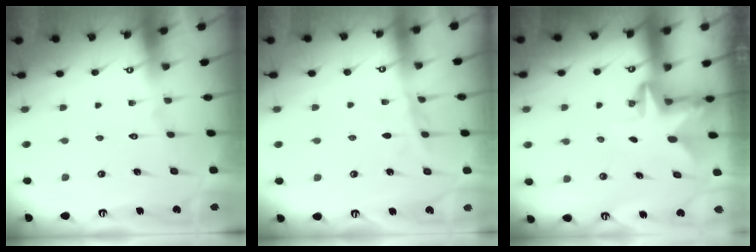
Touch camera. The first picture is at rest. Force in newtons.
{"total": 6.4, "press": 6.4, "slide": 0.6}
{"total": 2.7, "press": 2.6, "slide": 0.6}